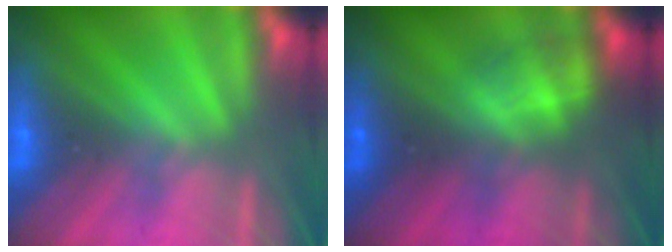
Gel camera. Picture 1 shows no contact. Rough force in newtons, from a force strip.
{"total": 2.3}